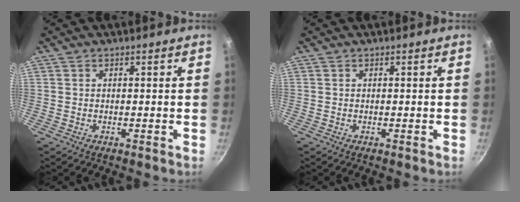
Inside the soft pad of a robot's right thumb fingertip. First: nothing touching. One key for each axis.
{"total": 0.0}